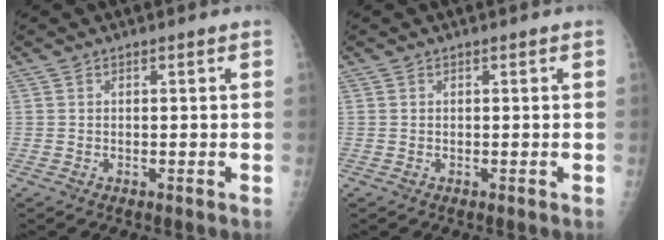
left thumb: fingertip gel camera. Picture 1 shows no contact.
{"total": 0.0}